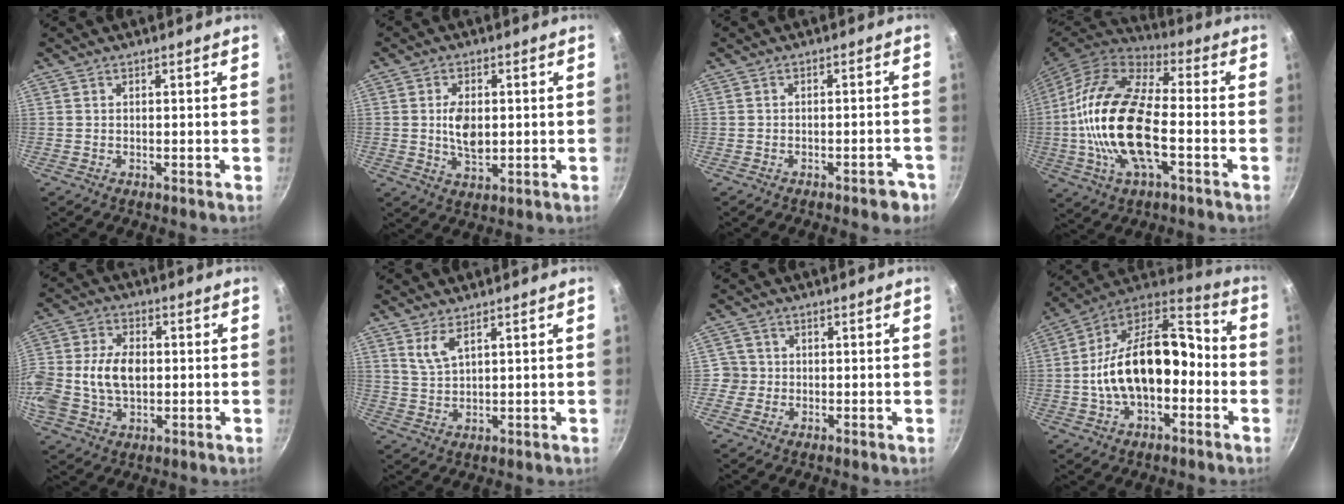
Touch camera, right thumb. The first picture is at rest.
{"total": 4.9, "force": [0.7, 3.0, 3.9], "torque": [-0.056, -0.009, 0.016]}
{"total": 3.5, "force": [-2.3, 1.3, 2.3], "torque": [-0.020, 0.019, -0.028]}
{"total": 21.7, "force": [-3.3, 9.6, 19.1], "torque": [-0.395, 0.023, -0.062]}
{"total": 16.6, "force": [-0.5, 11.4, 12.1], "torque": [-0.275, 0.010, 0.001]}
{"total": 3.8, "force": [2.4, 1.3, 2.7], "torque": [-0.057, -0.014, 0.056]}
{"total": 2.8, "force": [-0.3, 2.7, -0.2], "torque": [0.024, 0.010, -0.012]}
{"total": 21.6, "force": [-2.1, 12.1, 17.8], "torque": [-0.281, 0.048, -0.040]}